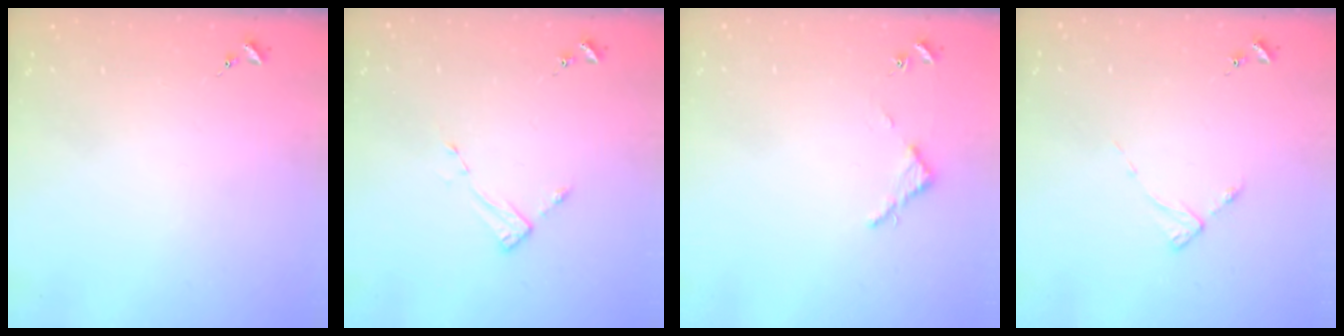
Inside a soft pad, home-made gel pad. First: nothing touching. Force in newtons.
{"total": 2.6, "press": 2.6, "slide": 0.4}
{"total": 2.8, "press": 2.8, "slide": 0.3}
{"total": 2.7, "press": 2.7, "slide": 0.4}